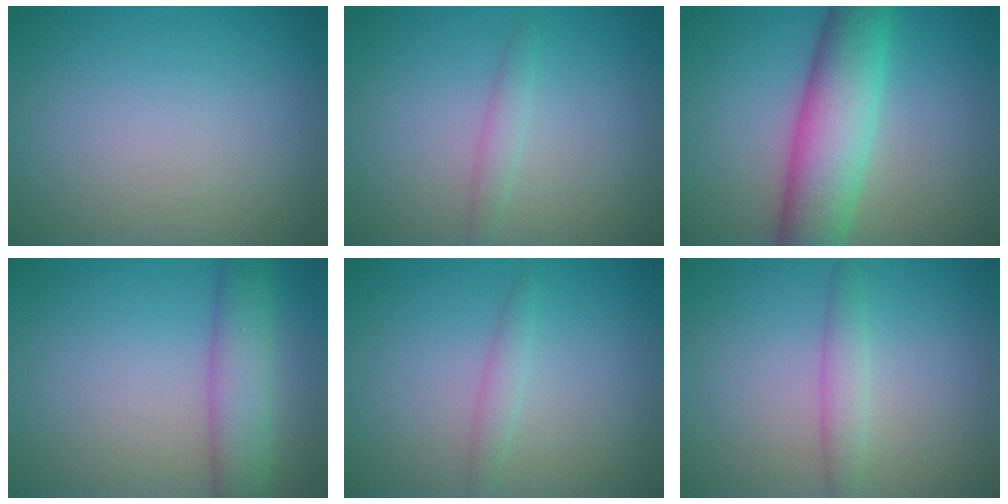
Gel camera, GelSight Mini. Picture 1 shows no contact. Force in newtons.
{"total": 1.3, "press": 1.3, "slide": 0.1}
{"total": 8.3, "press": 8.3, "slide": 0.3}
{"total": 4.6, "press": 4.6, "slide": 0.1}
{"total": 1.3, "press": 1.3, "slide": 0.1}
{"total": 1.9, "press": 1.9, "slide": 0.0}